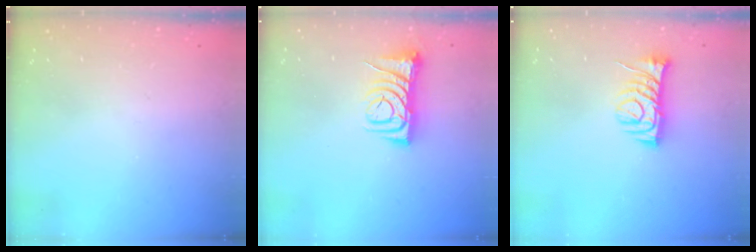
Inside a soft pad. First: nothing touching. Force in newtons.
{"total": 6.7, "press": 6.7, "slide": 0.4}
{"total": 9.9, "press": 9.8, "slide": 0.8}